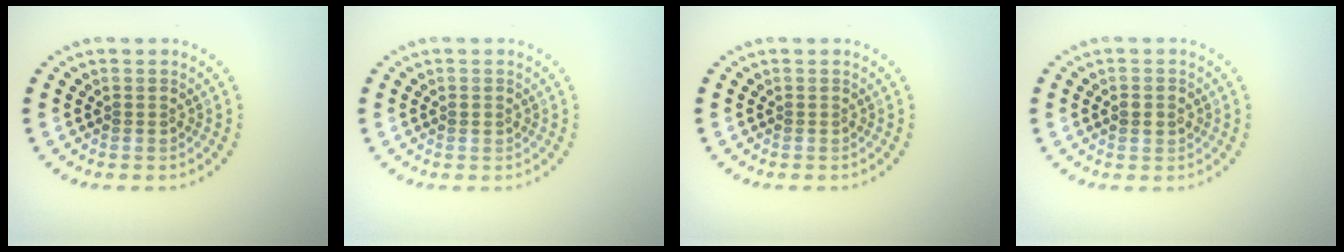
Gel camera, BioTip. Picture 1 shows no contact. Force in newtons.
{"total": 0.6, "press": 0.6, "slide": 0.2}
{"total": 0.0}
{"total": 1.8, "press": 1.8, "slide": 0.3}